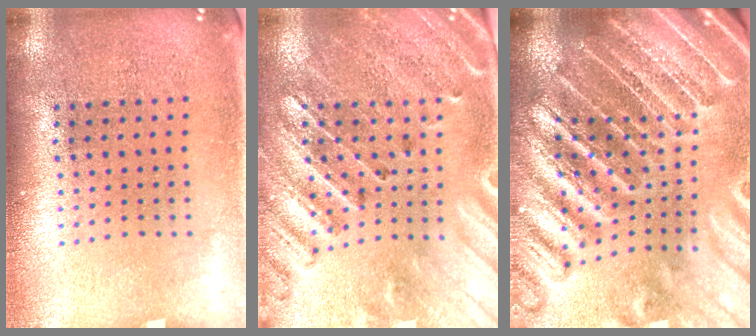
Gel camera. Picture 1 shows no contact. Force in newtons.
{"total": 2.9, "press": 2.7, "slide": 1.0}
{"total": 4.2, "press": 4.0, "slide": 1.3}